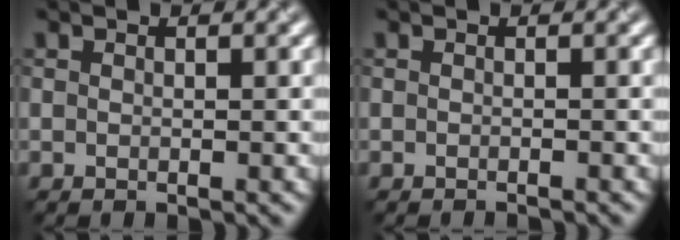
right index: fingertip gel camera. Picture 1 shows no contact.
{"total": 1.1, "force": [-1.0, 0.1, 0.4], "torque": [0.003, -0.001, -0.012]}